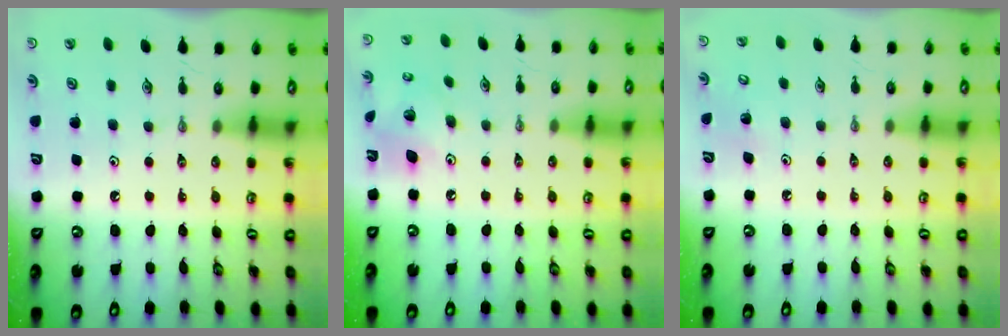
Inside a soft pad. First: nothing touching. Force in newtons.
{"total": 9.3, "press": 9.3, "slide": 0.7}
{"total": 2.9, "press": 2.9, "slide": 0.3}